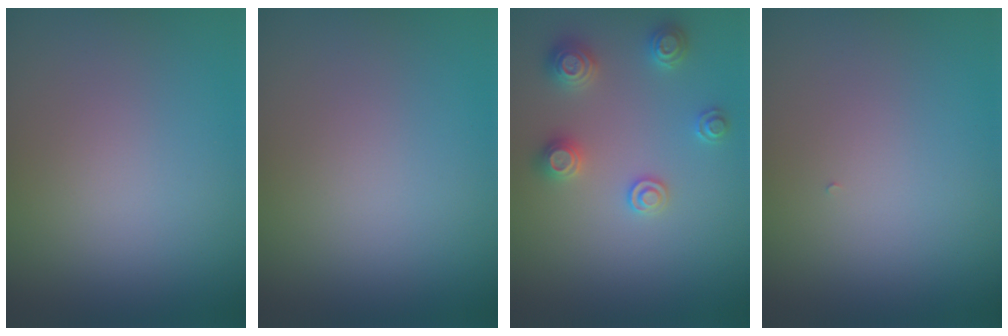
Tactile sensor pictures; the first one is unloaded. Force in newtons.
{"total": 0.0}
{"total": 2.8, "press": 2.8, "slide": 0.5}
{"total": 0.0}